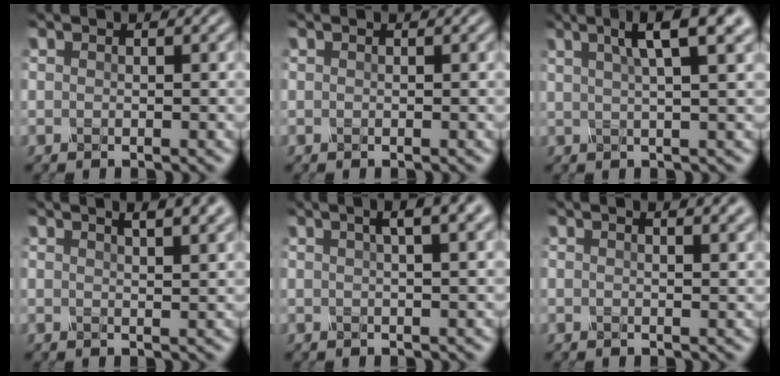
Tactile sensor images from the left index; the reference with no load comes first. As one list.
[{"total": 0.0}, {"total": 6.0, "force": [3.0, 1.3, 5.1], "torque": [-0.060, 0.017, 0.035]}, {"total": 5.4, "force": [3.3, 2.2, 3.7], "torque": [-0.015, 0.026, 0.013]}, {"total": 5.4, "force": [2.9, 1.9, 4.2], "torque": [-0.035, 0.025, 0.008]}, {"total": 3.6, "force": [2.4, 1.4, 2.3], "torque": [-0.009, 0.021, 0.008]}]